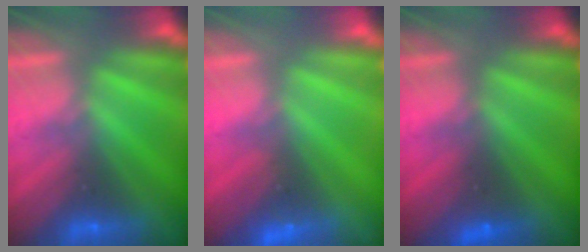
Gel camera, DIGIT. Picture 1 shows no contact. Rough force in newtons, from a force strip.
{"total": 2.3}
{"total": 2.4}